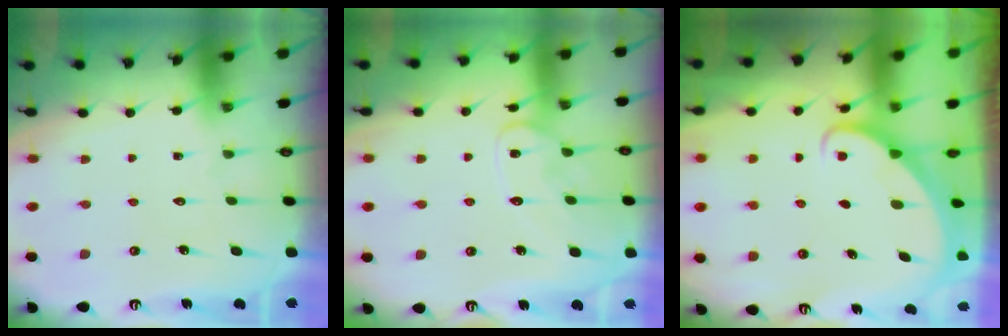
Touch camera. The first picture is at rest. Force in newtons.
{"total": 11.7, "press": 11.6, "slide": 0.9}
{"total": 1.6, "press": 1.6, "slide": 0.1}